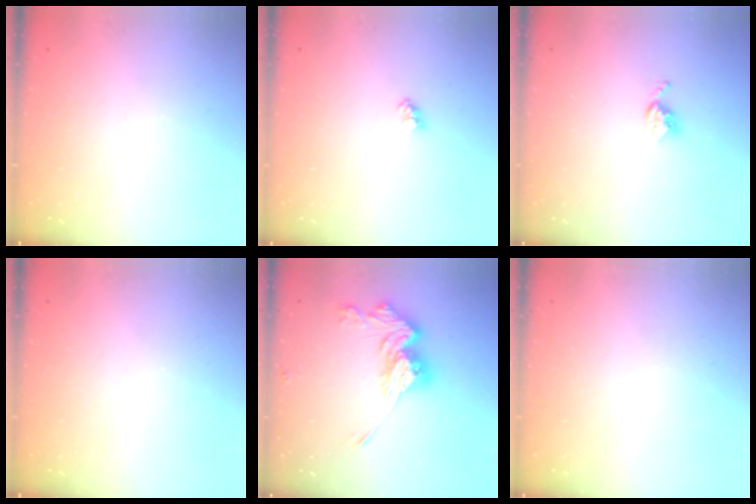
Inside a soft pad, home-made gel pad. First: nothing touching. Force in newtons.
{"total": 2.5, "press": 2.5, "slide": 0.1}
{"total": 4.4, "press": 4.3, "slide": 0.5}
{"total": 0.0}
{"total": 15.3, "press": 15.2, "slide": 0.3}
{"total": 0.0}